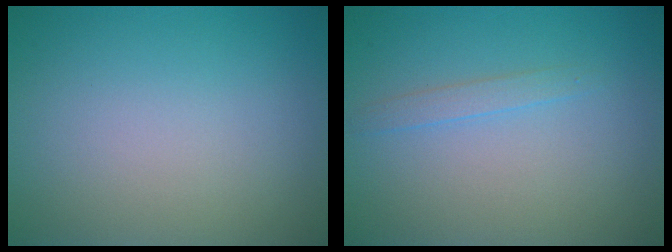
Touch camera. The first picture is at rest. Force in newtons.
{"total": 1.1, "press": 1.1, "slide": 0.2}